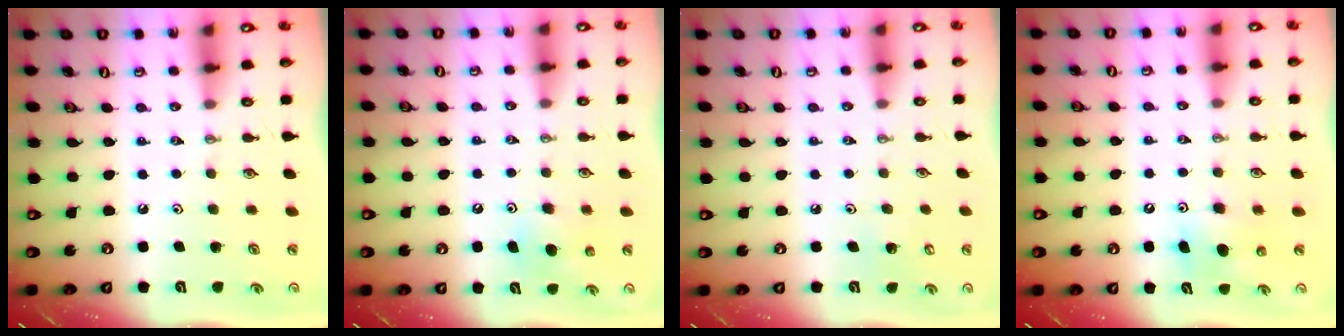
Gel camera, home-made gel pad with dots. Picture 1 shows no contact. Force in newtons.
{"total": 6.2, "press": 6.1, "slide": 1.1}
{"total": 4.2, "press": 4.2, "slide": 0.4}
{"total": 7.0, "press": 6.8, "slide": 1.7}